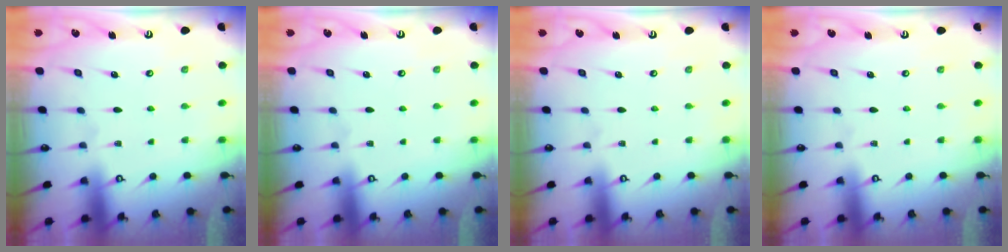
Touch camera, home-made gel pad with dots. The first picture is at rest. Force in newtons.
{"total": 0.0}
{"total": 0.0}
{"total": 0.0}